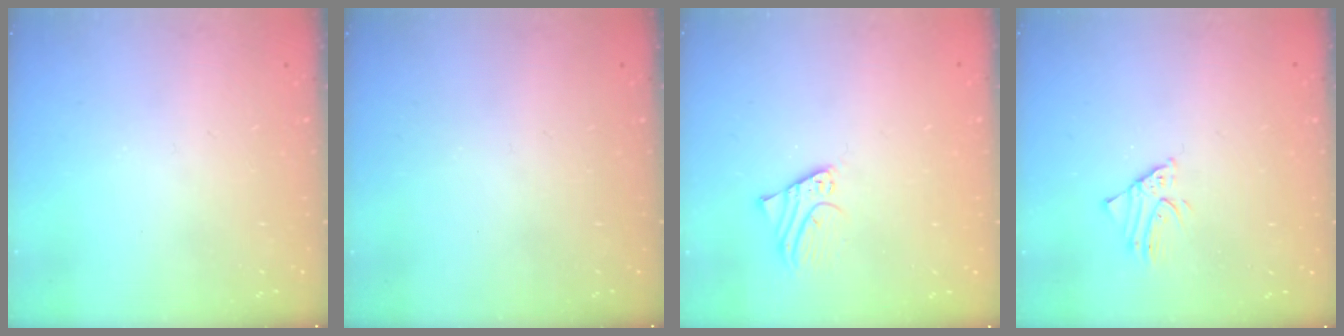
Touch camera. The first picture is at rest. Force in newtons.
{"total": 0.0}
{"total": 1.7, "press": 1.7, "slide": 0.1}
{"total": 1.7, "press": 1.7, "slide": 0.1}